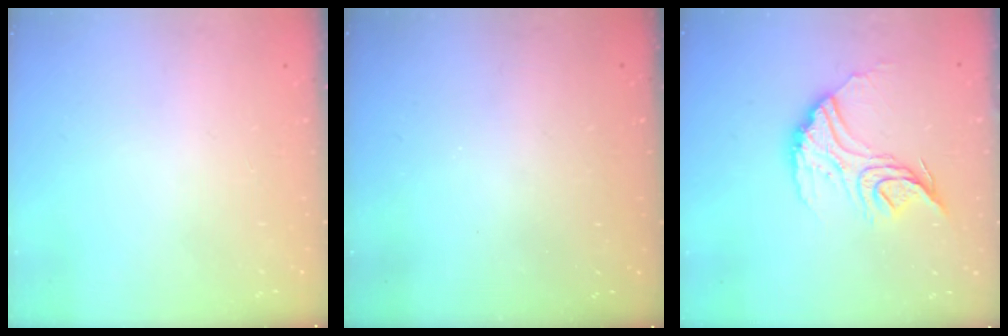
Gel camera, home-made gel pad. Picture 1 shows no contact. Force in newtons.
{"total": 3.1, "press": 3.1, "slide": 0.1}
{"total": 14.7, "press": 14.6, "slide": 1.3}